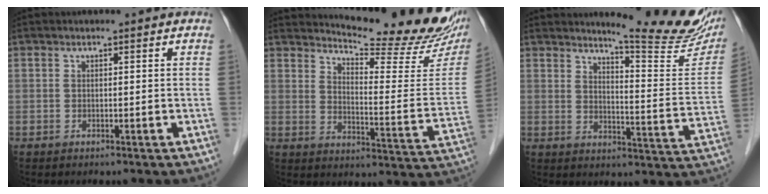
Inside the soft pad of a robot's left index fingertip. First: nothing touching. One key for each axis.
{"total": 19.4, "fx": 18.0, "fy": 2.4, "fz": 7.1, "tx": -0.102, "ty": -0.087, "tz": 0.218}
{"total": 15.8, "fx": 14.0, "fy": 0.7, "fz": 7.3, "tx": -0.095, "ty": -0.076, "tz": 0.166}